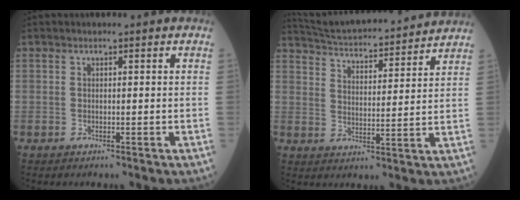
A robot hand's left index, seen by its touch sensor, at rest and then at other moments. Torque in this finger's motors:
{"motor_torque": [0.58, -0.91, -0.08, -0.01]}